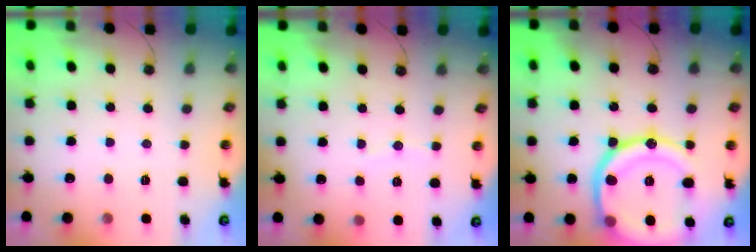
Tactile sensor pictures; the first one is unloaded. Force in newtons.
{"total": 3.8, "press": 3.5, "slide": 1.4}
{"total": 24.4, "press": 24.3, "slide": 2.6}